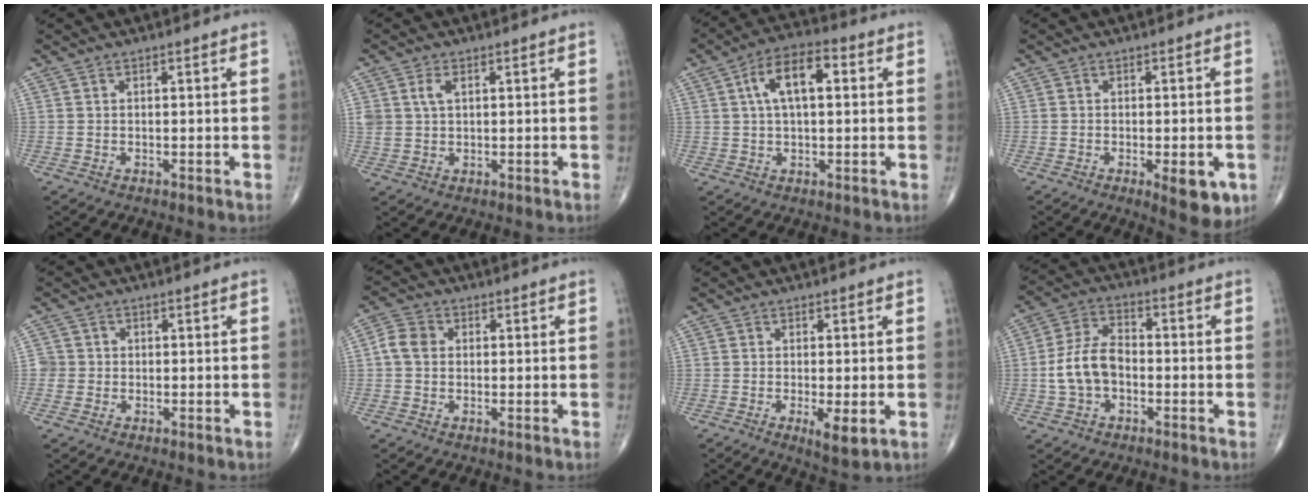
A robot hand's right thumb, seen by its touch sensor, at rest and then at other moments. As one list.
[{"total": 3.4, "force": [1.2, 2.1, 2.4], "torque": [-0.050, 0.002, 0.027]}, {"total": 9.9, "force": [2.3, 4.8, 8.4], "torque": [-0.141, 0.022, 0.031]}, {"total": 7.3, "force": [-2.6, 2.6, 6.3], "torque": [-0.068, -0.007, -0.028]}, {"total": 2.4, "force": [-0.3, 2.4, 0.1], "torque": [0.018, 0.009, -0.009]}, {"total": 4.4, "force": [0.2, 3.6, 2.5], "torque": [-0.044, 0.011, -0.003]}, {"total": 4.6, "force": [-1.2, 1.4, 4.3], "torque": [-0.072, -0.015, -0.017]}, {"total": 9.2, "force": [-1.7, 6.0, 6.8], "torque": [-0.134, 0.031, -0.039]}]